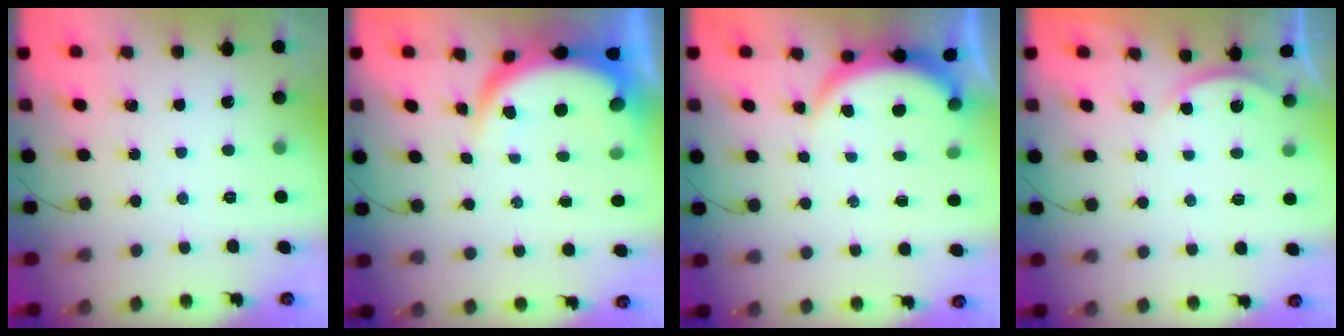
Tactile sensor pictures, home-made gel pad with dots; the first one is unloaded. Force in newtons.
{"total": 6.9, "press": 6.9, "slide": 0.5}
{"total": 4.5, "press": 4.4, "slide": 0.5}
{"total": 2.2, "press": 2.2, "slide": 0.5}